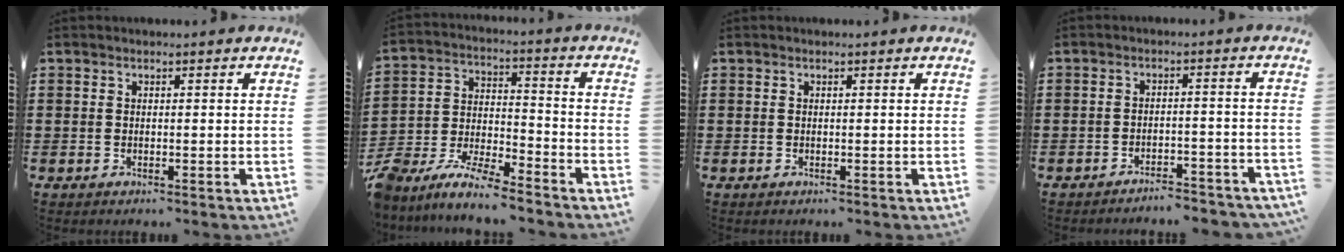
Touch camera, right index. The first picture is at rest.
{"total": 6.2, "force": [-6.0, 0.5, 1.4], "torque": [-0.047, -0.010, -0.123]}
{"total": 0.0}
{"total": 3.2, "force": [-3.2, 0.1, 0.5], "torque": [-0.014, 0.000, -0.067]}